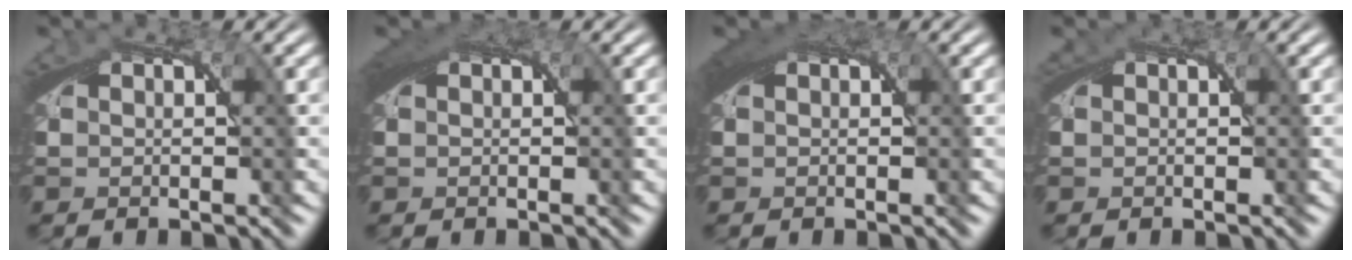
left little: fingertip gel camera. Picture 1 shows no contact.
{"total": 1.8, "force": [0.7, 0.9, 1.4], "torque": [-0.026, -0.001, 0.011]}
{"total": 2.3, "force": [0.9, 1.2, 1.8], "torque": [-0.037, -0.001, 0.015]}
{"total": 0.0}